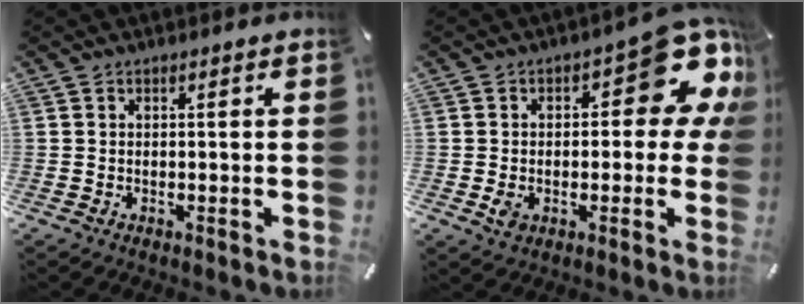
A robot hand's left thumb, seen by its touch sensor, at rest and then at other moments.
{"total": 15.5, "force": [5.9, 8.9, 11.2], "torque": [-0.126, -0.051, 0.101]}